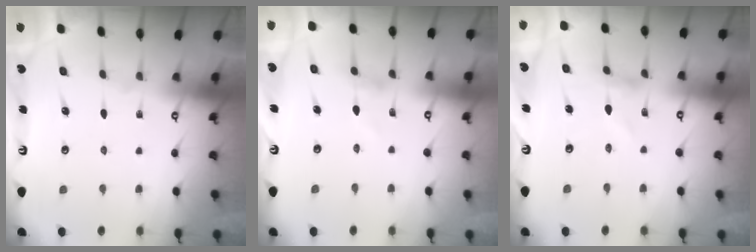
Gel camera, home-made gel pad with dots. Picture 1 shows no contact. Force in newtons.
{"total": 0.7, "press": 0.6, "slide": 0.1}
{"total": 0.0}